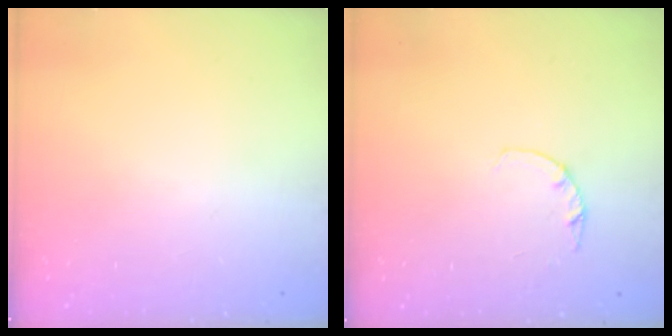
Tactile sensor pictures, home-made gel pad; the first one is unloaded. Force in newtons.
{"total": 2.2, "press": 2.2, "slide": 0.4}